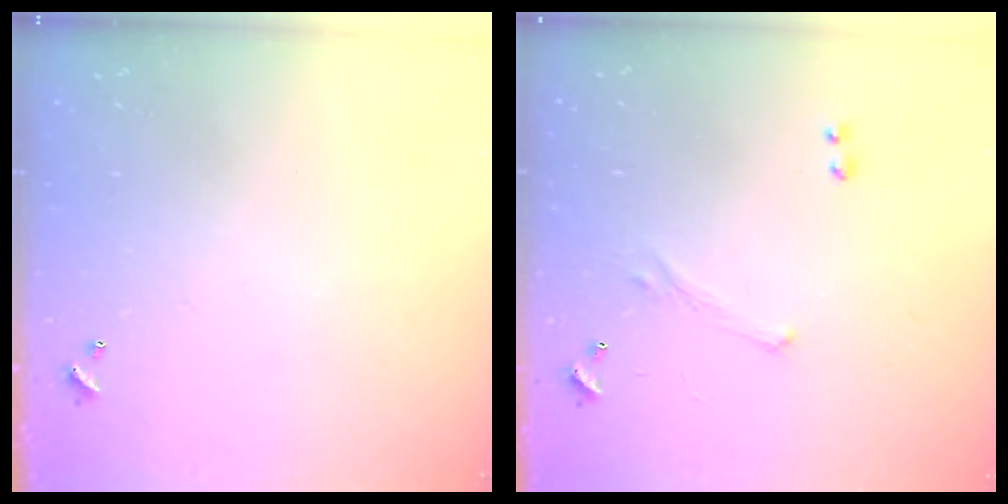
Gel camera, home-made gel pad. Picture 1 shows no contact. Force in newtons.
{"total": 1.6, "press": 1.5, "slide": 0.6}